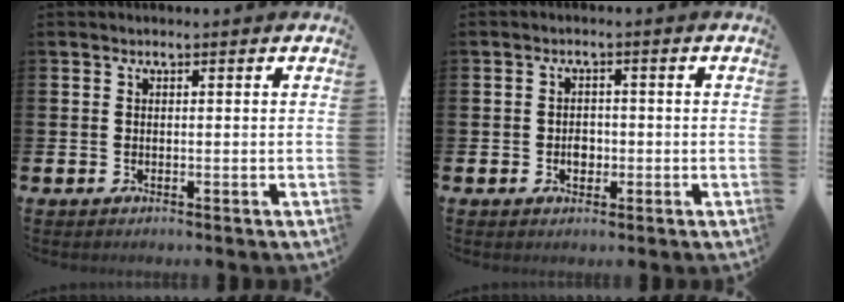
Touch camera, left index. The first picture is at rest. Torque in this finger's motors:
{"motor_torque": [-0.09, 0.14, 0.04, 0.06]}